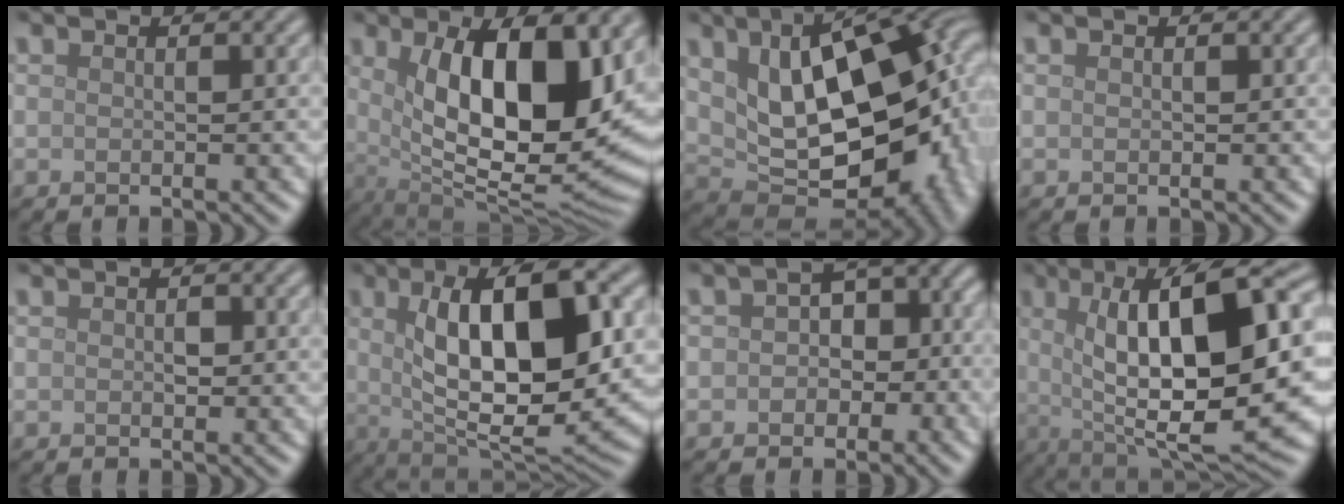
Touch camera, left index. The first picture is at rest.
{"total": 14.6, "force": [2.3, 6.4, 13.0], "torque": [-0.186, -0.019, 0.044]}
{"total": 17.0, "force": [1.5, 9.6, 14.0], "torque": [-0.201, -0.014, 0.045]}
{"total": 0.0}
{"total": 0.8, "force": [0.0, 0.6, 0.6], "torque": [-0.007, -0.002, -0.001]}
{"total": 13.1, "force": [2.2, 5.2, 11.9], "torque": [-0.165, 0.002, 0.032]}
{"total": 4.8, "force": [-0.7, 3.5, 3.3], "torque": [-0.026, 0.011, -0.020]}
{"total": 15.4, "force": [2.0, 4.8, 14.5], "torque": [-0.206, 0.006, 0.029]}